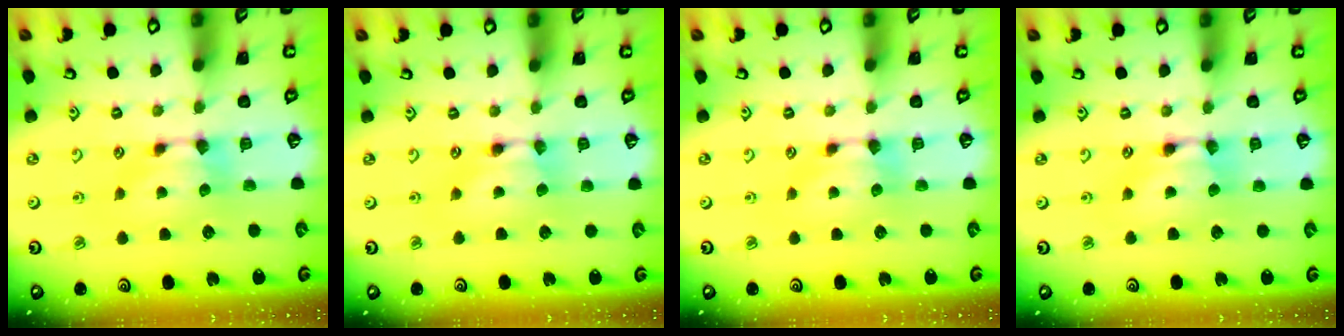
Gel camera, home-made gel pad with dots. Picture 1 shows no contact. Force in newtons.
{"total": 1.7, "press": 1.7, "slide": 0.1}
{"total": 0.0}
{"total": 2.0, "press": 2.0, "slide": 0.1}